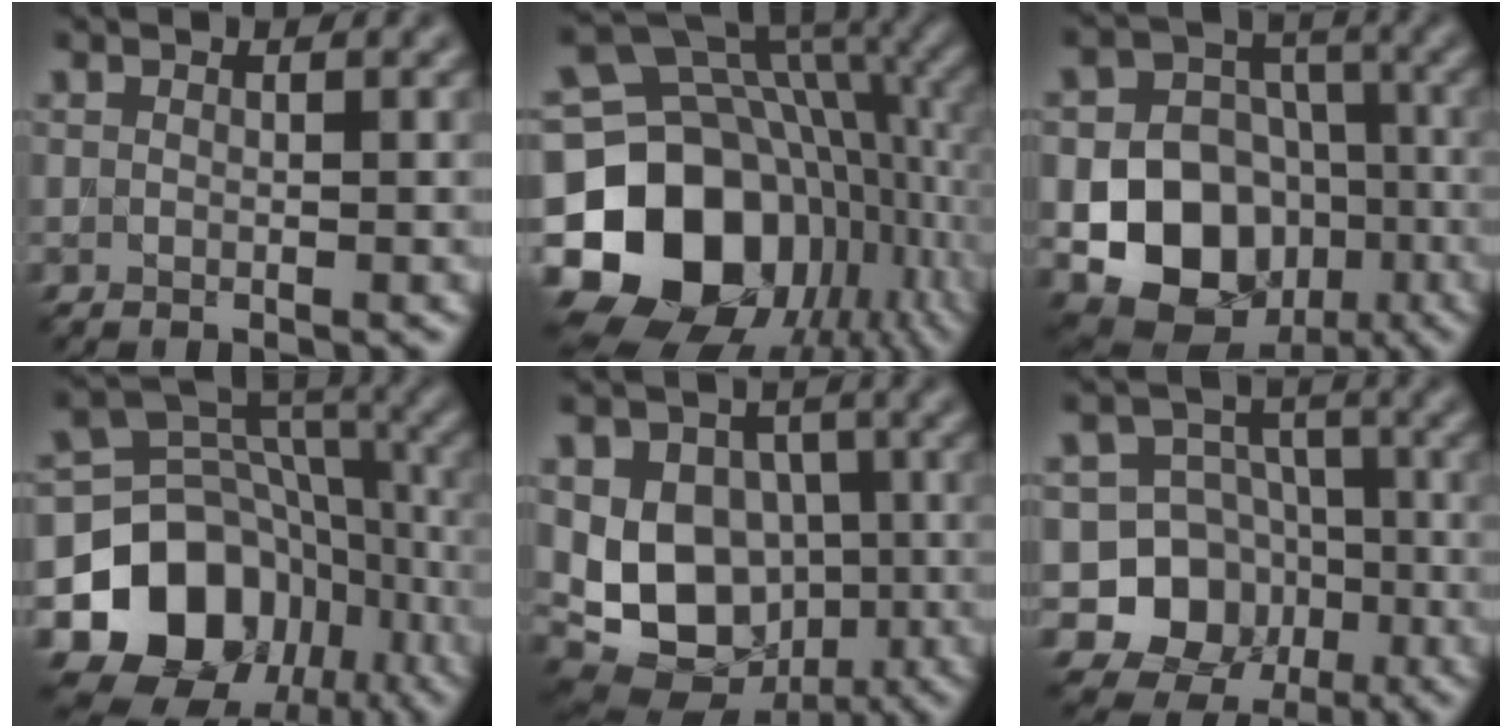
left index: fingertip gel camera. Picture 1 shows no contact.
{"total": 19.2, "force": [-4.5, 14.7, 11.6], "torque": [-0.227, -0.018, -0.075]}
{"total": 11.5, "force": [-3.6, 9.6, 5.4], "torque": [-0.084, -0.012, -0.089]}
{"total": 13.5, "force": [-5.5, 10.7, 6.1], "torque": [-0.119, 0.011, -0.102]}
{"total": 10.4, "force": [-0.9, 8.1, 6.4], "torque": [-0.087, -0.005, -0.028]}
{"total": 9.3, "force": [-3.0, 8.3, 3.0], "torque": [-0.036, 0.008, -0.081]}